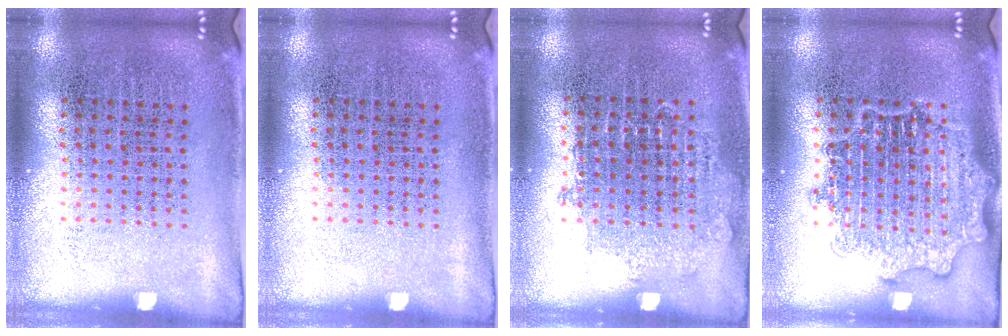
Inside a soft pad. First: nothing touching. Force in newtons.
{"total": 0.0}
{"total": 0.5, "press": 0.5, "slide": 0.1}
{"total": 2.4, "press": 2.4, "slide": 0.3}